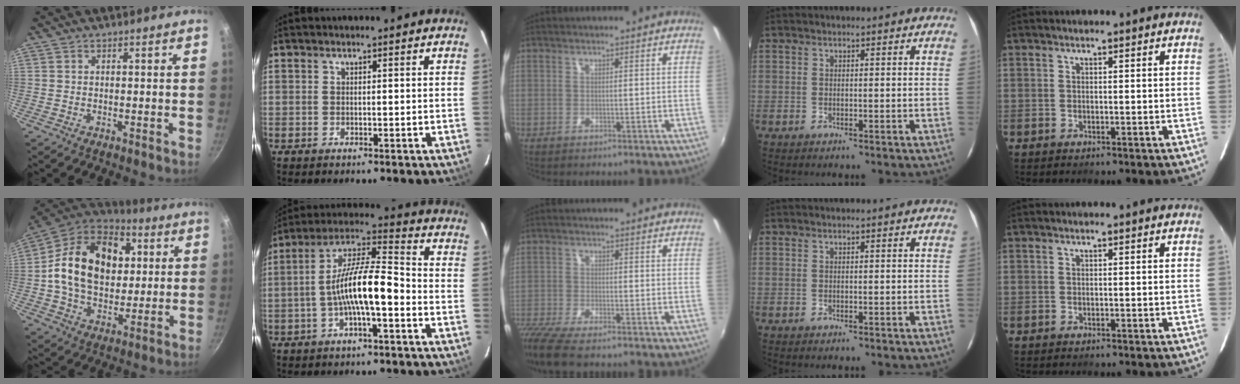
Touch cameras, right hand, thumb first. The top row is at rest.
{"thumb": {"total": 22.1, "force": [3.5, 15.7, 15.1], "torque": [-0.229, 0.018, 0.046]}, "index": {"total": 11.7, "force": [-3.4, 3.0, 10.8], "torque": [-0.203, 0.017, -0.062]}, "middle": {"total": 10.5, "force": [-8.6, 1.8, 5.6], "torque": [-0.141, -0.044, -0.157]}}